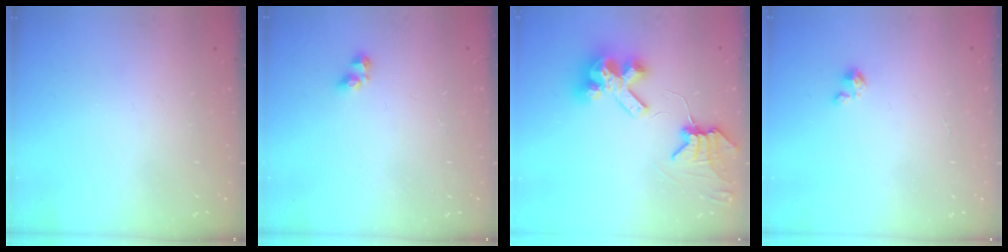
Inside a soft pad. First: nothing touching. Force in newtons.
{"total": 3.0, "press": 3.0, "slide": 0.4}
{"total": 9.8, "press": 9.7, "slide": 1.4}
{"total": 1.3, "press": 1.3, "slide": 0.1}